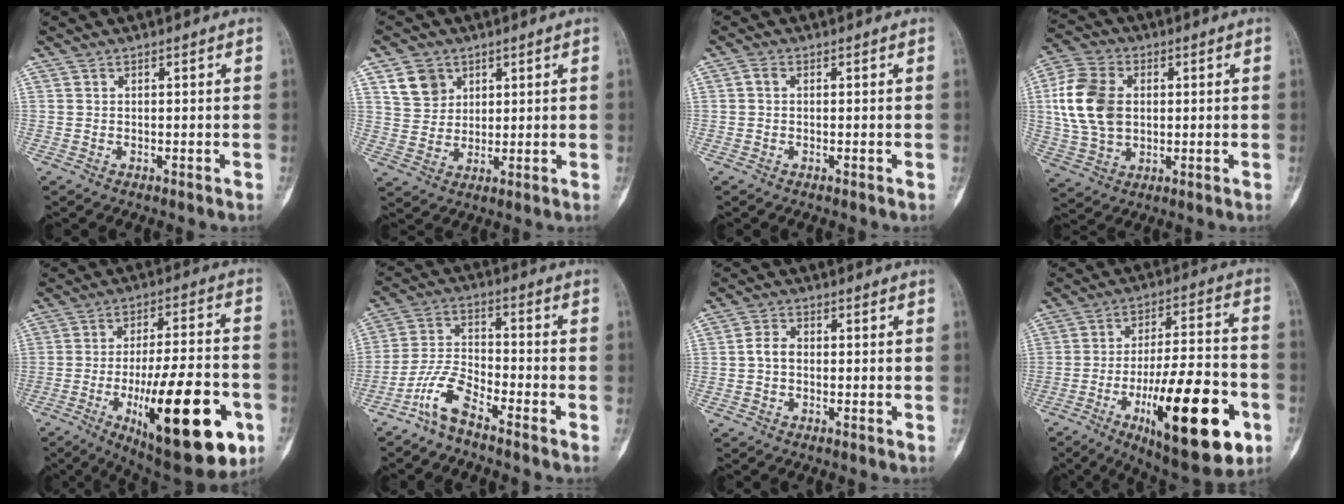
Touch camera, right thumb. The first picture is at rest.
{"total": 6.9, "force": [3.4, 5.5, 2.3], "torque": [-0.019, -0.014, 0.067]}
{"total": 1.3, "force": [0.1, 1.0, 0.9], "torque": [-0.012, 0.002, -0.003]}
{"total": 14.3, "force": [1.7, 10.0, 10.0], "torque": [-0.190, 0.006, 0.032]}
{"total": 26.0, "force": [-9.1, 8.3, 22.9], "torque": [-0.320, 0.018, -0.123]}
{"total": 7.1, "force": [-5.5, 1.9, 4.1], "torque": [-0.093, 0.043, -0.123]}
{"total": 3.0, "force": [-0.4, 2.2, 2.0], "torque": [-0.033, 0.010, -0.013]}
{"total": 25.4, "force": [-9.6, 8.0, 22.2], "torque": [-0.320, 0.034, -0.137]}